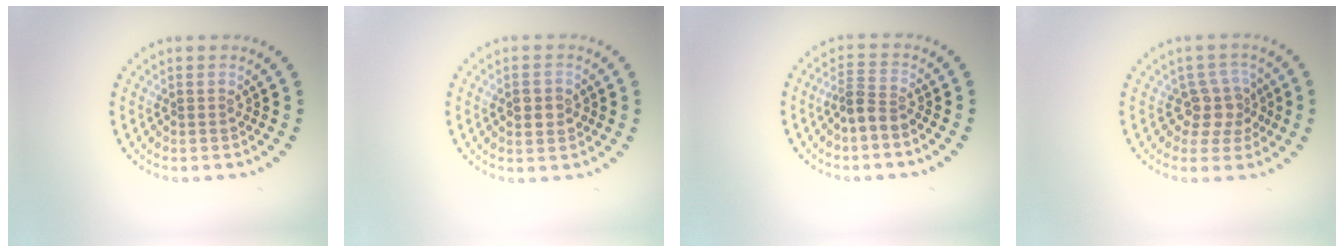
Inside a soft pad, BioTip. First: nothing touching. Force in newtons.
{"total": 2.1, "press": 2.1, "slide": 0.2}
{"total": 2.2, "press": 1.7, "slide": 1.5}
{"total": 3.0, "press": 2.3, "slide": 1.9}